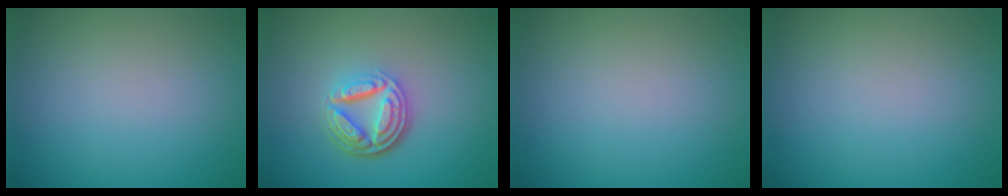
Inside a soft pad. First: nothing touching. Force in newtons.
{"total": 5.3, "press": 3.7, "slide": 3.8}
{"total": 0.0}
{"total": 0.0}